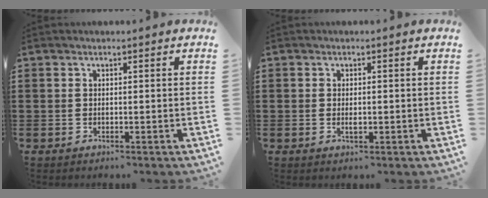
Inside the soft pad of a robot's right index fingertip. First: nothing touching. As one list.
[{"total": 1.3, "force": [-0.1, 0.5, 1.2], "torque": [-0.022, 0.000, -0.002]}]